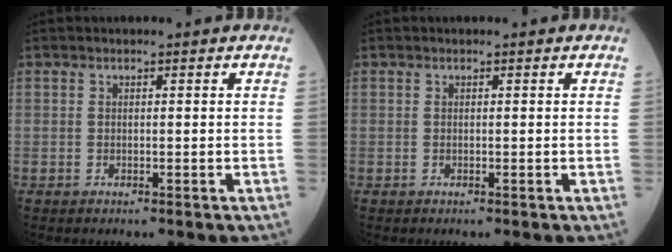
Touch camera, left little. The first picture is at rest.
{"total": 0.0}